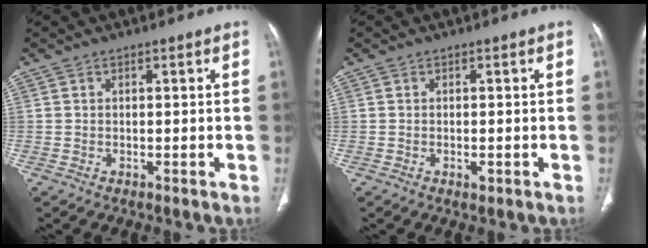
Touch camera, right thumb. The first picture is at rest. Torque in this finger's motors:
{"motor_torque": [0.20, -0.07, -0.11, -0.54, -0.03]}